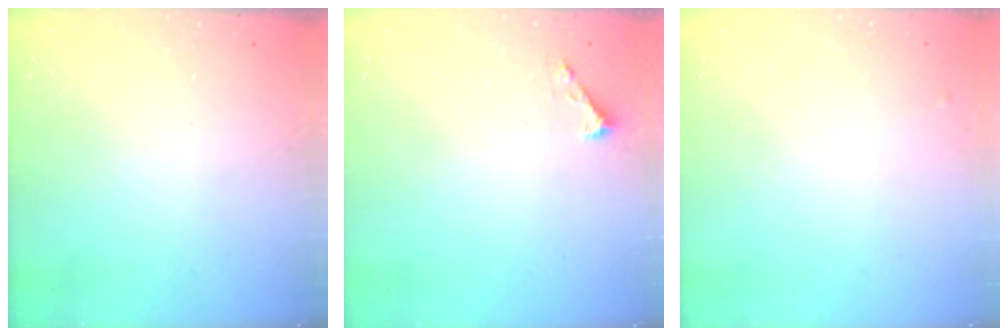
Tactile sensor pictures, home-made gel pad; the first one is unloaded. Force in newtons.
{"total": 1.6, "press": 1.6, "slide": 0.1}
{"total": 4.5, "press": 4.4, "slide": 0.6}